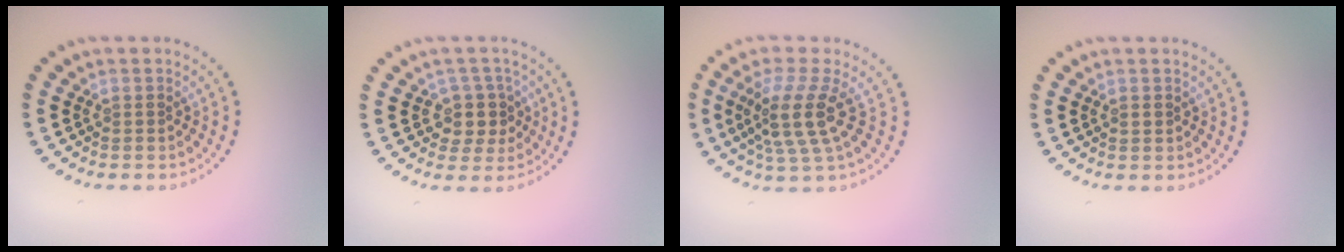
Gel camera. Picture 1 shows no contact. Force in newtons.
{"total": 2.9, "press": 2.6, "slide": 1.4}
{"total": 4.4, "press": 3.3, "slide": 2.9}
{"total": 0.8, "press": 0.8, "slide": 0.1}